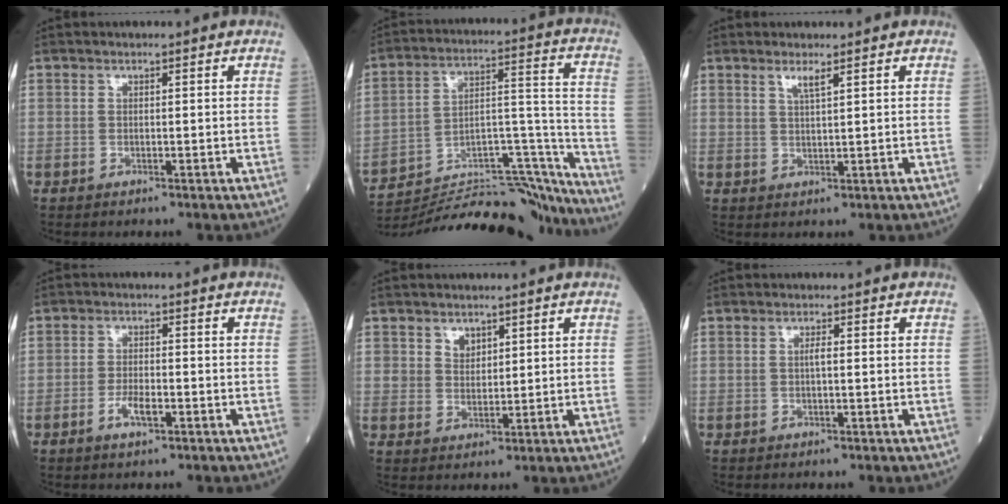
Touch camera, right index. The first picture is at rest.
{"total": 29.3, "force": [-27.8, 2.9, 8.7], "torque": [-0.107, 0.016, -0.407]}
{"total": 1.9, "force": [1.3, -0.1, 1.4], "torque": [-0.031, -0.002, 0.026]}
{"total": 3.2, "force": [-1.7, 1.0, 2.6], "torque": [-0.052, 0.002, -0.032]}
{"total": 2.6, "force": [1.6, 1.9, 0.7], "torque": [-0.012, 0.000, 0.032]}
{"total": 1.9, "force": [-0.1, 0.0, 1.9], "torque": [-0.037, 0.001, -0.002]}